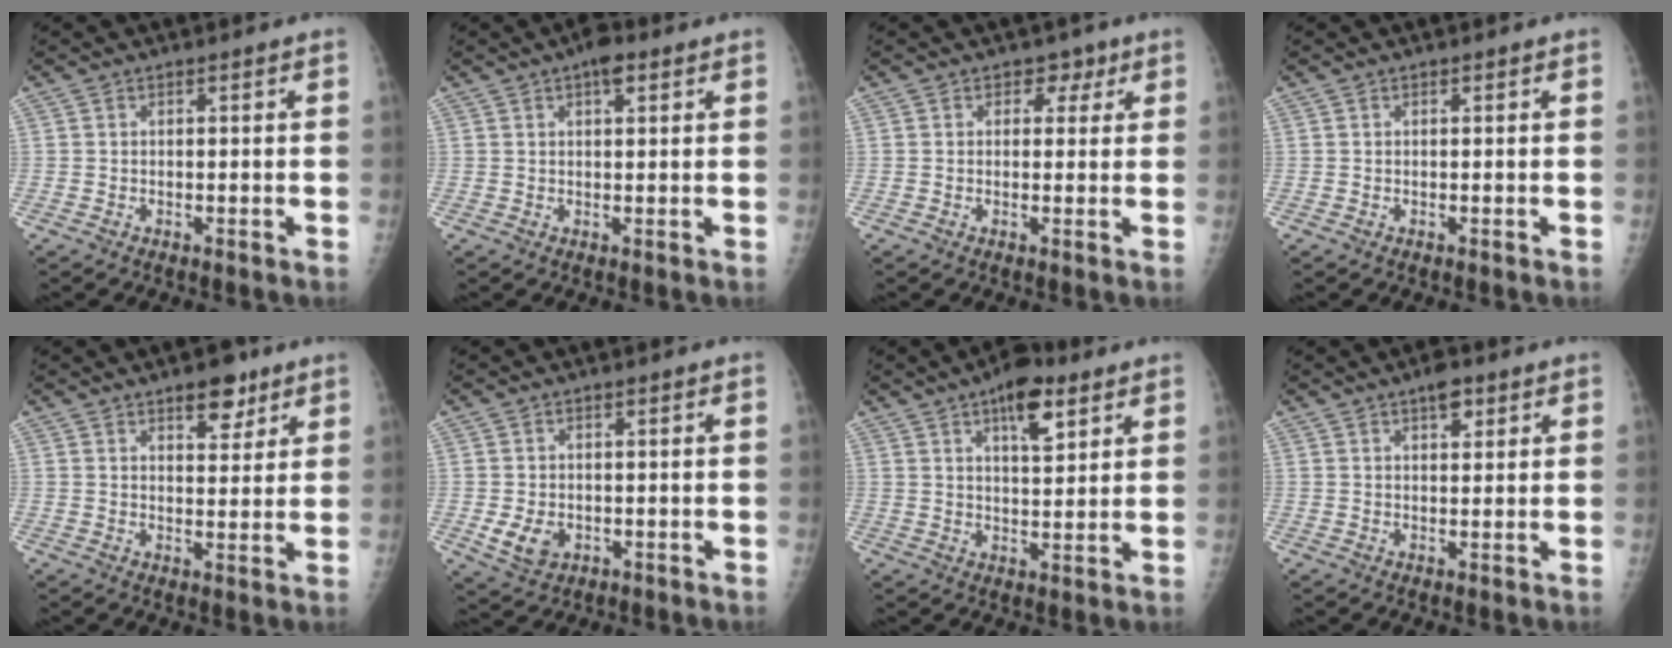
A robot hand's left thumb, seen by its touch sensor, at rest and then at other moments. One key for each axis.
{"total": 3.5, "fx": 1.9, "fy": 1.5, "fz": 2.6, "tx": -0.027, "ty": -0.002, "tz": 0.024}
{"total": 2.8, "fx": 1.3, "fy": 2.3, "fz": 1.0, "tx": 0.017, "ty": -0.004, "tz": 0.012}
{"total": 0.0}
{"total": 6.0, "fx": 3.9, "fy": 2.9, "fz": 3.6, "tx": -0.024, "ty": -0.021, "tz": 0.052}
{"total": 4.6, "fx": -1.1, "fy": 3.5, "fz": 2.8, "tx": -0.040, "ty": -0.004, "tz": -0.007}
{"total": 9.0, "fx": 4.8, "fy": 3.7, "fz": 6.7, "tx": -0.081, "ty": -0.022, "tz": 0.073}
{"total": 3.6, "fx": 2.1, "fy": 1.7, "fz": 2.4, "tx": -0.020, "ty": -0.008, "tz": 0.031}